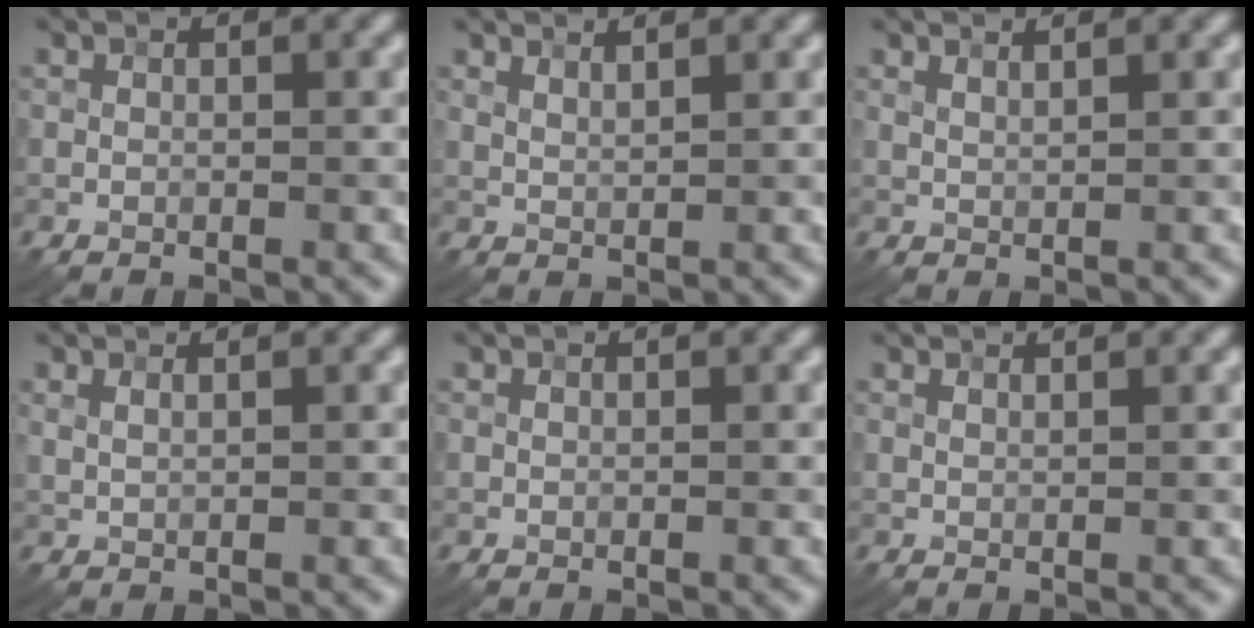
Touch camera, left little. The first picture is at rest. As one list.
[{"total": 1.7, "force": [1.4, 0.4, 1.0], "torque": [-0.015, 0.002, 0.019]}, {"total": 1.4, "force": [1.0, 0.3, 0.8], "torque": [-0.011, 0.000, 0.013]}, {"total": 1.3, "force": [0.9, 0.5, 0.8], "torque": [-0.012, -0.002, 0.009]}, {"total": 0.0}, {"total": 0.9, "force": [0.8, 0.1, 0.4], "torque": [-0.007, -0.004, 0.009]}]